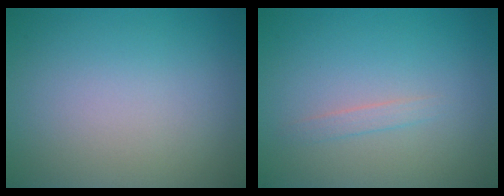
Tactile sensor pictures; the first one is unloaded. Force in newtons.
{"total": 0.9, "press": 0.9, "slide": 0.1}